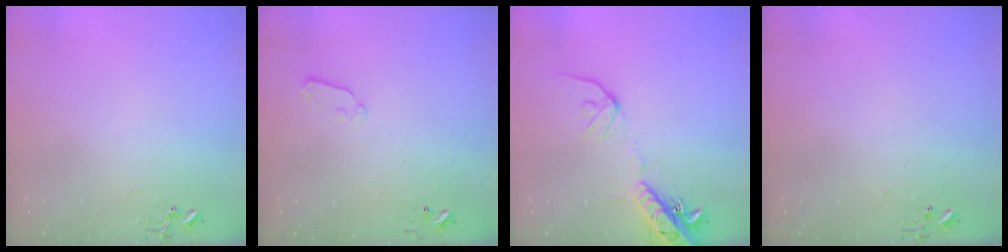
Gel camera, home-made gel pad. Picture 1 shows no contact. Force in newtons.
{"total": 5.9, "press": 5.9, "slide": 0.8}
{"total": 15.1, "press": 14.7, "slide": 3.3}
{"total": 0.0}